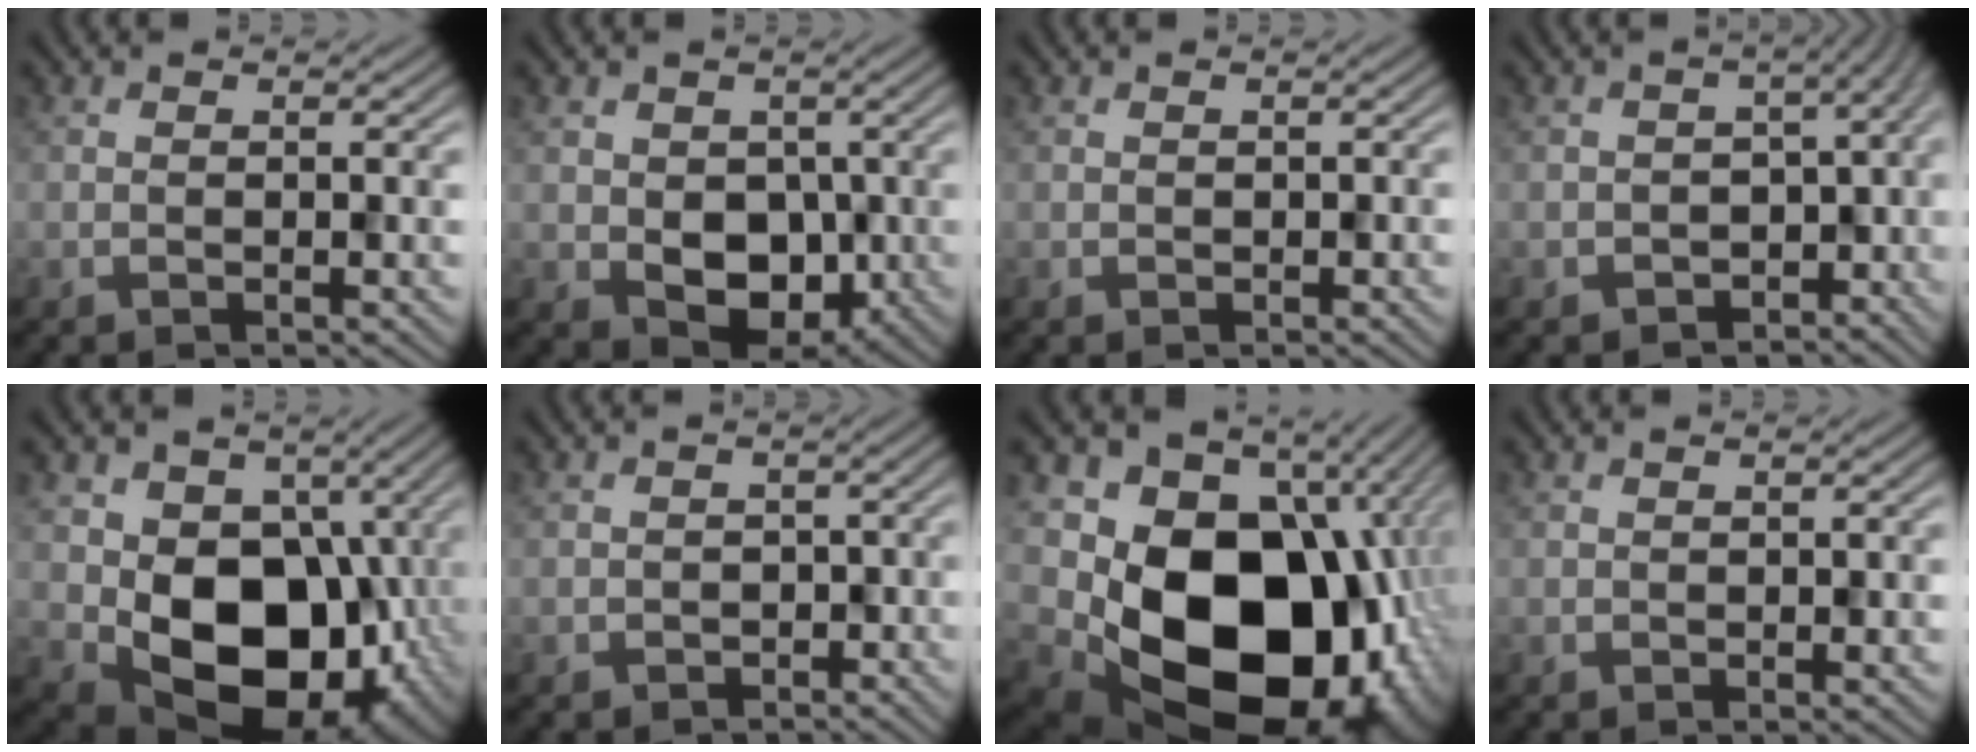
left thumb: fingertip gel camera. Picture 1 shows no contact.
{"total": 6.9, "force": [-0.1, 5.3, 4.4], "torque": [-0.086, -0.024, 0.004]}
{"total": 0.5, "force": [0.3, 0.4, 0.0], "torque": [0.002, -0.004, 0.005]}
{"total": 6.7, "force": [-3.2, 4.3, 4.0], "torque": [-0.049, -0.028, -0.046]}
{"total": 14.0, "force": [-1.1, 10.4, 9.3], "torque": [-0.147, -0.034, -0.013]}
{"total": 2.2, "force": [-1.1, 1.7, 0.7], "torque": [-0.008, -0.003, -0.019]}
{"total": 21.0, "force": [-3.3, 15.8, 13.4], "torque": [-0.254, -0.071, -0.006]}
{"total": 1.0, "force": [0.2, 0.6, 0.7], "torque": [-0.009, -0.002, 0.004]}